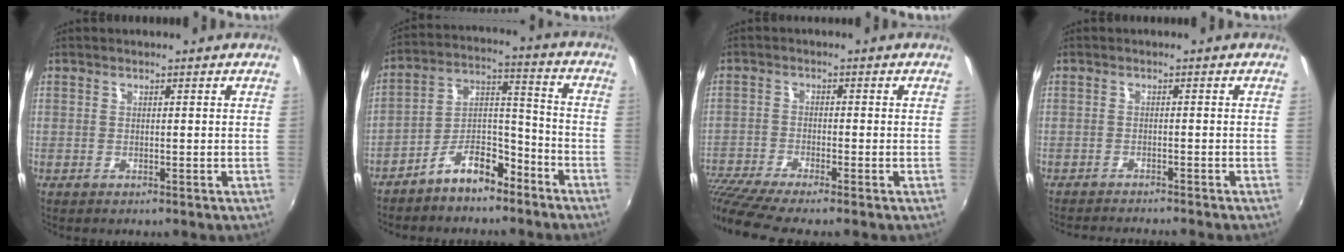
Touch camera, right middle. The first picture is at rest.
{"total": 9.8, "force": [-7.2, 4.3, 5.2], "torque": [-0.093, 0.041, -0.117]}
{"total": 10.5, "force": [-9.0, 0.3, 5.5], "torque": [-0.136, -0.042, -0.166]}
{"total": 5.5, "force": [-5.2, -0.1, 1.9], "torque": [-0.046, -0.015, -0.083]}